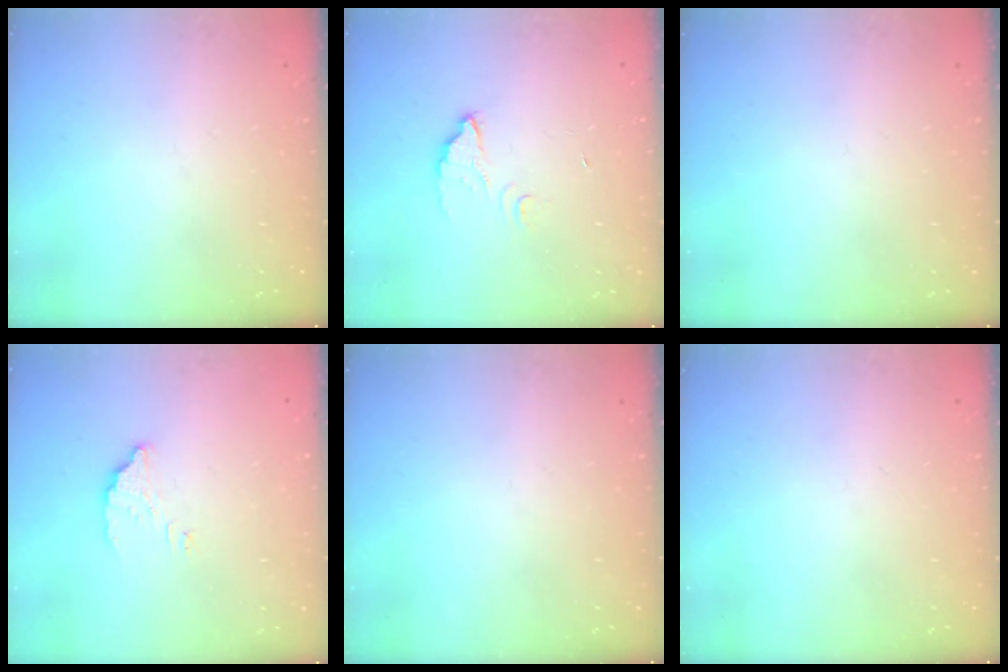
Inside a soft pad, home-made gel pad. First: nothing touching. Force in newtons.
{"total": 3.3, "press": 3.3, "slide": 0.3}
{"total": 0.0}
{"total": 3.5, "press": 3.4, "slide": 0.4}
{"total": 0.0}
{"total": 0.0}